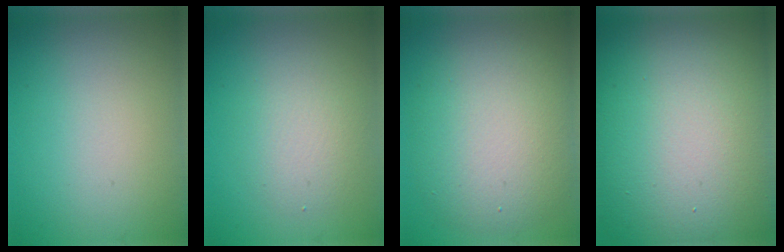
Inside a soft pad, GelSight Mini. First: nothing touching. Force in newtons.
{"total": 2.9, "press": 2.9, "slide": 0.0}
{"total": 7.3, "press": 7.3, "slide": 0.6}
{"total": 21.2, "press": 21.2, "slide": 1.7}